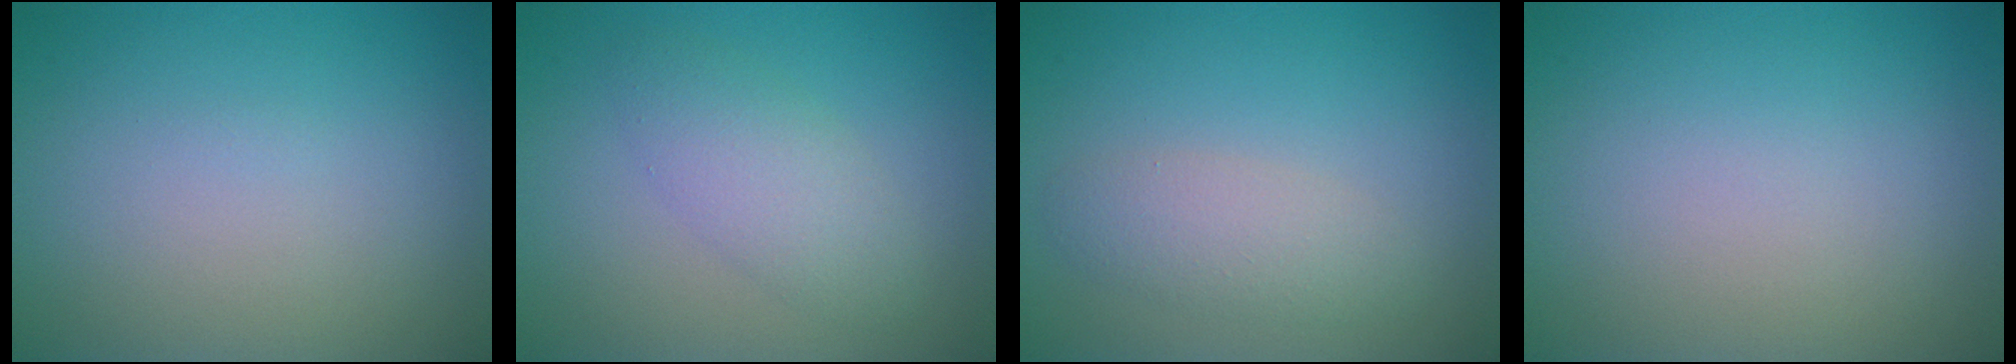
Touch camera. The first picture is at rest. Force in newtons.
{"total": 3.0, "press": 3.0, "slide": 0.1}
{"total": 2.4, "press": 2.4, "slide": 0.1}
{"total": 0.0}